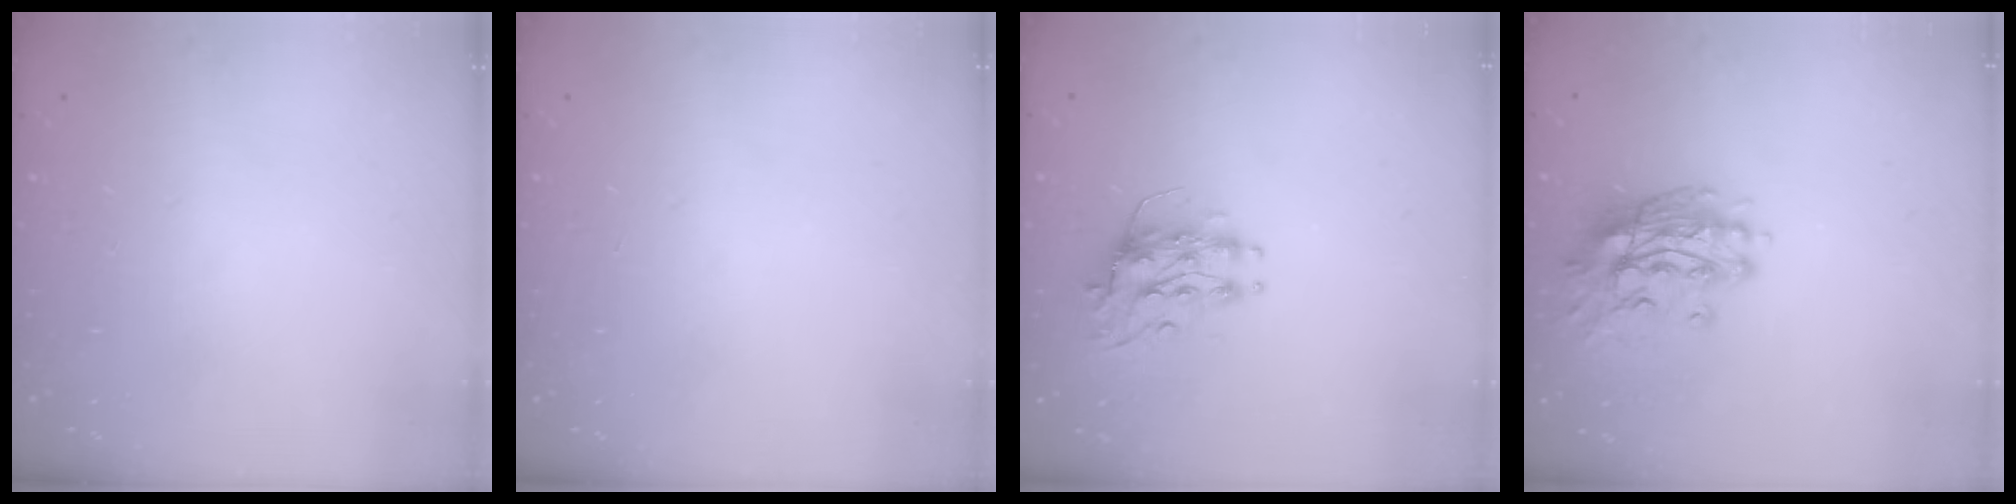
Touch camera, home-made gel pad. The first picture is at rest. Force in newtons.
{"total": 0.0}
{"total": 8.1, "press": 8.1, "slide": 0.2}
{"total": 13.6, "press": 13.5, "slide": 1.1}